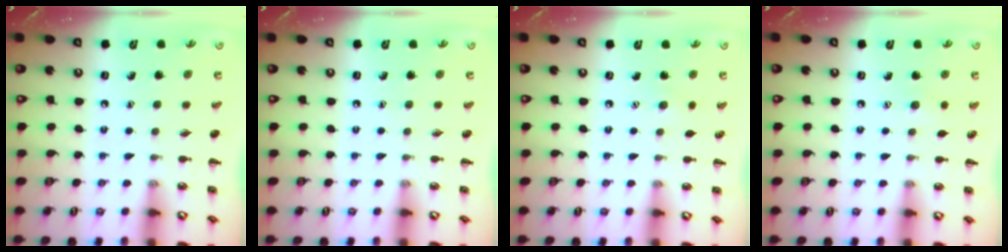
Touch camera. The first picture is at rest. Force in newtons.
{"total": 0.0}
{"total": 3.4, "press": 3.3, "slide": 0.8}
{"total": 4.8, "press": 4.7, "slide": 1.1}